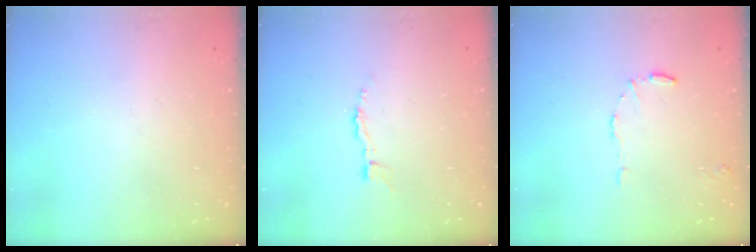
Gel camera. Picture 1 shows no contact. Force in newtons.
{"total": 3.0, "press": 3.0, "slide": 0.3}
{"total": 5.2, "press": 5.1, "slide": 0.3}